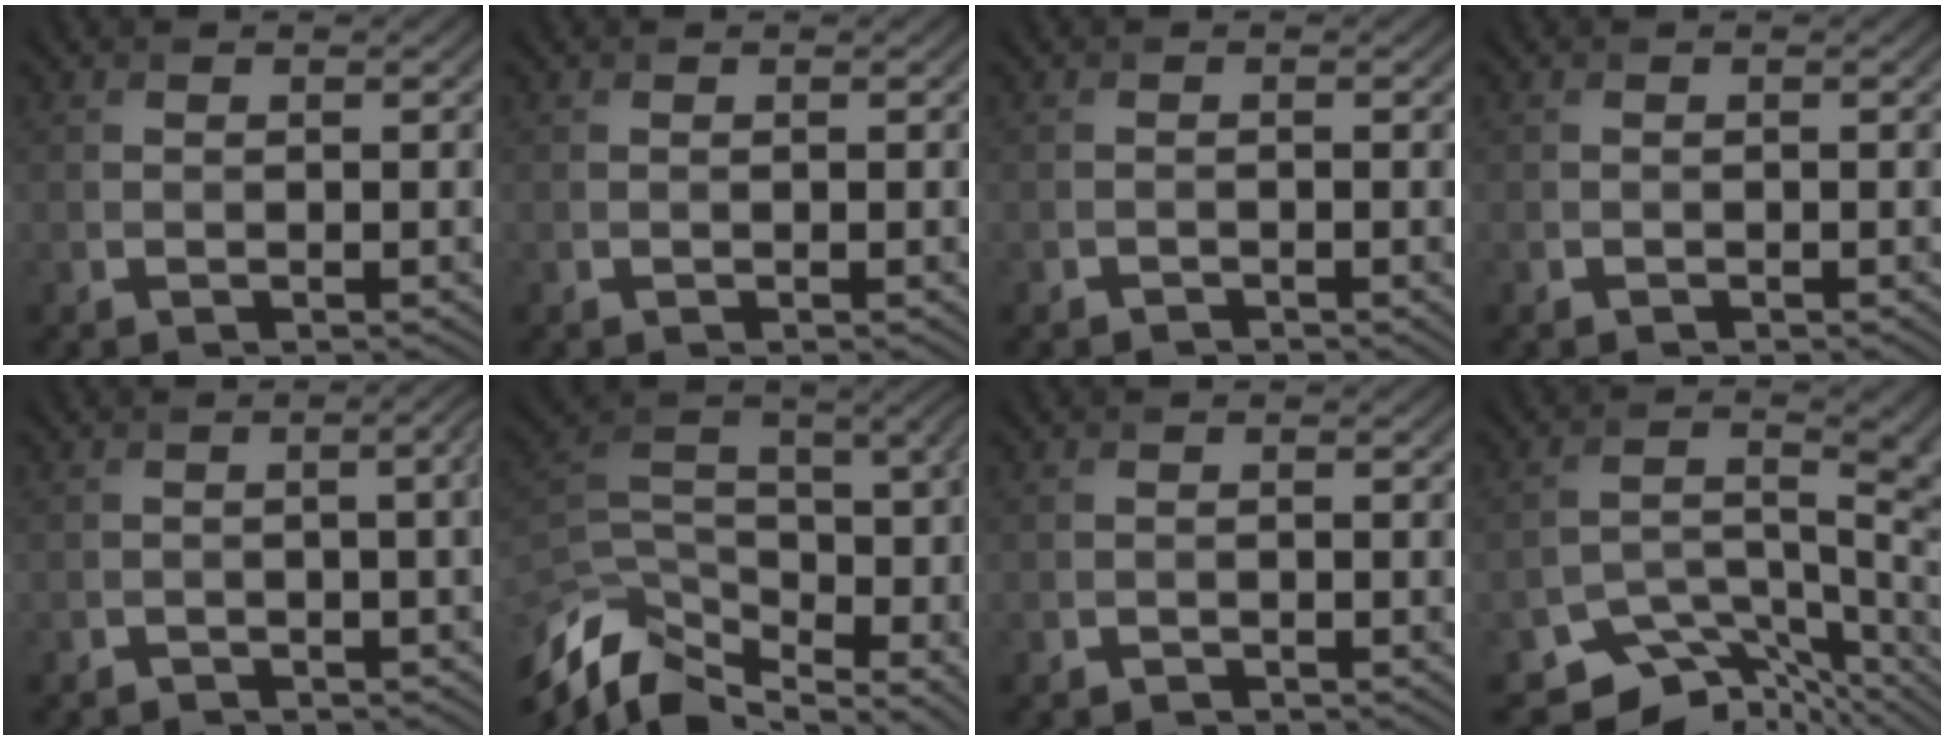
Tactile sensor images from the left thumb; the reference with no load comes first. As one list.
[{"total": 0.0}, {"total": 1.1, "force": [-0.8, 0.3, 0.7], "torque": [-0.010, -0.001, -0.017]}, {"total": 0.0}, {"total": 3.0, "force": [-1.2, 1.0, 2.6], "torque": [-0.024, 0.004, -0.027]}, {"total": 13.4, "force": [-5.0, 6.9, 10.4], "torque": [-0.242, -0.015, -0.074]}, {"total": 0.6, "force": [-0.6, 0.1, 0.1], "torque": [-0.002, -0.001, -0.013]}, {"total": 8.4, "force": [-5.2, 4.2, 5.1], "torque": [-0.070, -0.030, -0.091]}]